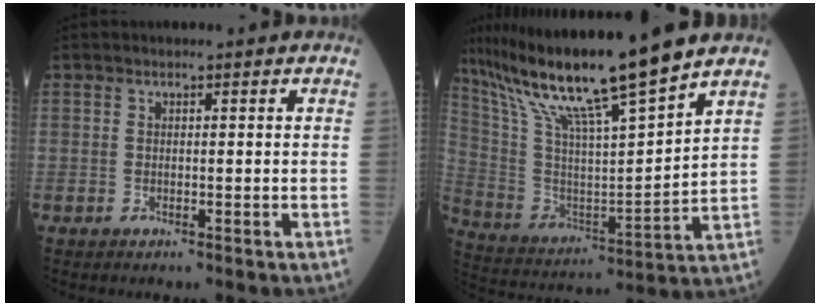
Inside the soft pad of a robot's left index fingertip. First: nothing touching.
{"total": 18.7, "force": [14.5, -0.4, 11.8], "torque": [-0.220, 0.000, 0.267]}